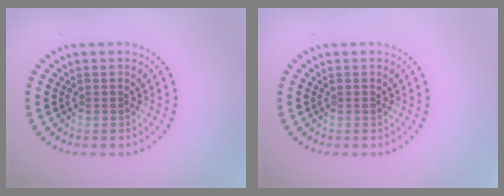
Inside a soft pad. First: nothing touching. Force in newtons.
{"total": 0.0}